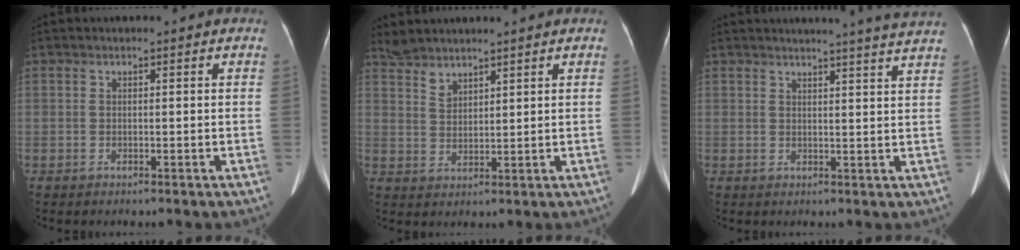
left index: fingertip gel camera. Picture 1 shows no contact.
{"total": 3.8, "force": [3.6, 0.9, 0.9], "torque": [-0.023, 0.007, 0.080]}
{"total": 11.3, "force": [10.6, -1.7, 3.7], "torque": [-0.044, -0.047, 0.107]}